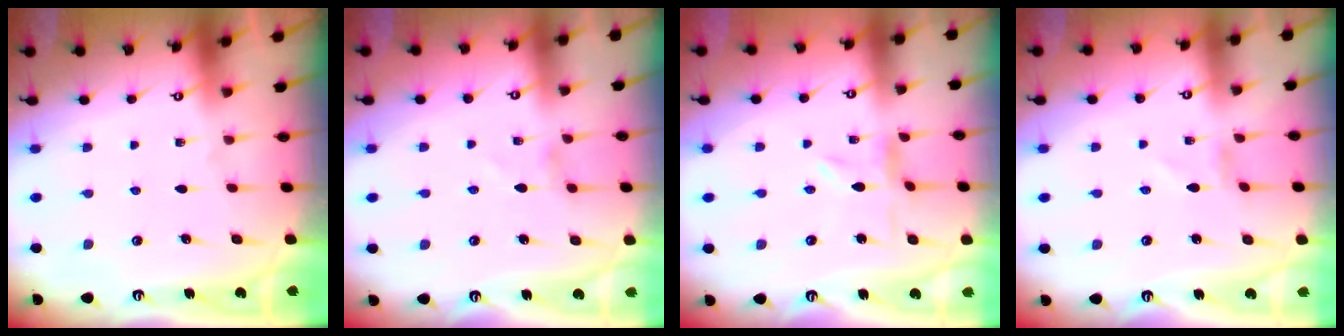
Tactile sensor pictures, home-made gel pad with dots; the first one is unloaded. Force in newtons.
{"total": 0.0}
{"total": 0.0}
{"total": 0.5, "press": 0.5, "slide": 0.2}